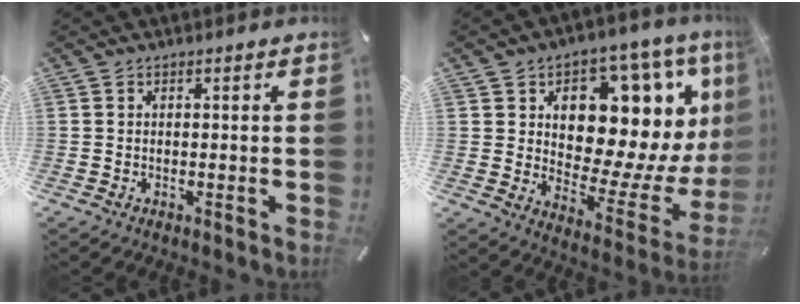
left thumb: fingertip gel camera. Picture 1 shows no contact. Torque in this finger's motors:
{"motor_torque": [2.81, 2.20, 0.83, -0.01, 0.37]}